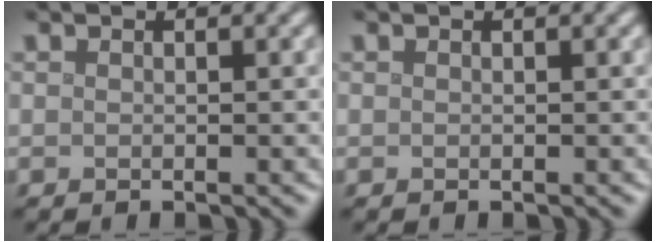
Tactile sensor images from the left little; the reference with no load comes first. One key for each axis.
{"total": 0.0}